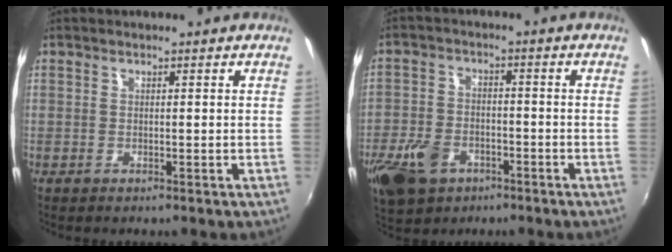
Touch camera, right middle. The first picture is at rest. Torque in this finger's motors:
{"motor_torque": [1.04, -0.96, 0.43, 0.06]}